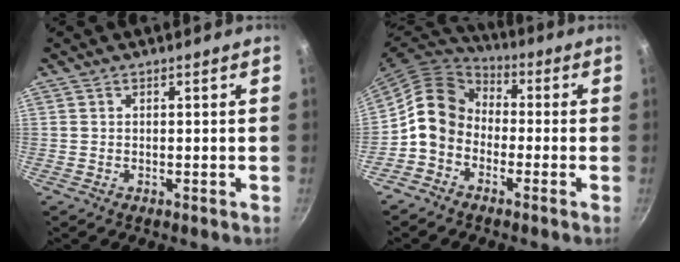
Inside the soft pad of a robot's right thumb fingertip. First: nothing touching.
{"total": 10.8, "force": [-2.6, 8.7, 5.9], "torque": [-0.084, 0.045, -0.071]}